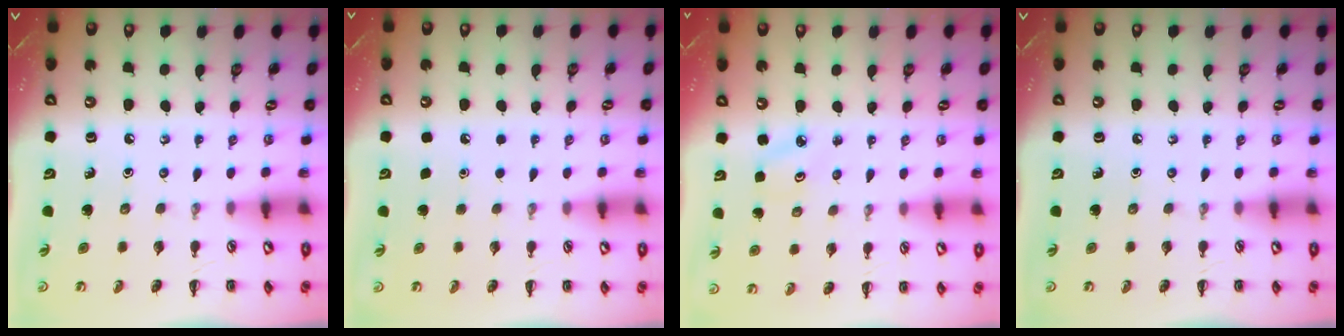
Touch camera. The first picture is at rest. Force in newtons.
{"total": 1.6, "press": 1.6, "slide": 0.1}
{"total": 2.5, "press": 2.4, "slide": 0.7}
{"total": 0.0}